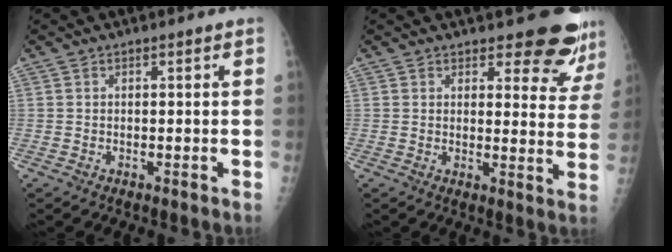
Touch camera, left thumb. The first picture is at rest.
{"total": 11.2, "force": [9.7, 3.8, 4.0], "torque": [-0.006, -0.072, 0.096]}